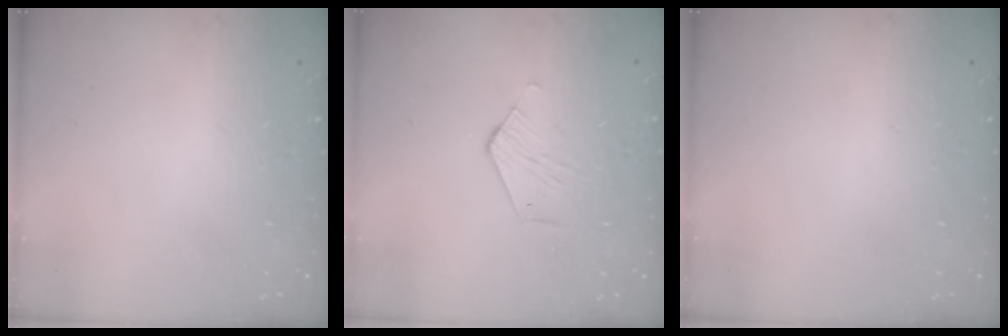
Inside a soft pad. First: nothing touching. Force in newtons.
{"total": 2.8, "press": 2.8, "slide": 0.2}
{"total": 0.0}